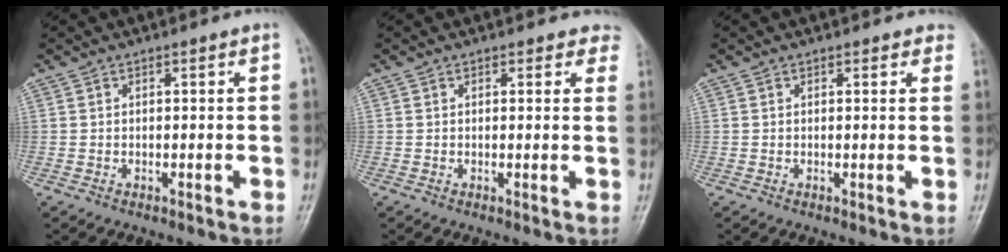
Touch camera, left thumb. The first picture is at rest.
{"total": 4.1, "force": [3.5, 2.0, 0.7], "torque": [0.033, -0.012, 0.018]}
{"total": 2.9, "force": [2.3, 1.3, 1.0], "torque": [0.017, -0.004, 0.012]}